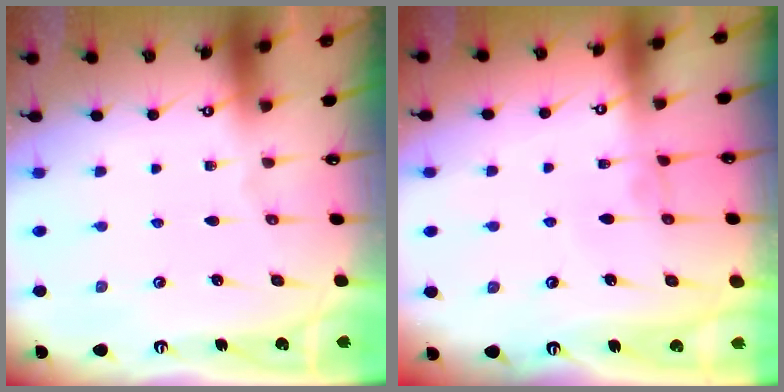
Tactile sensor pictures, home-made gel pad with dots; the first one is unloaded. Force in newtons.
{"total": 1.4, "press": 1.3, "slide": 0.2}